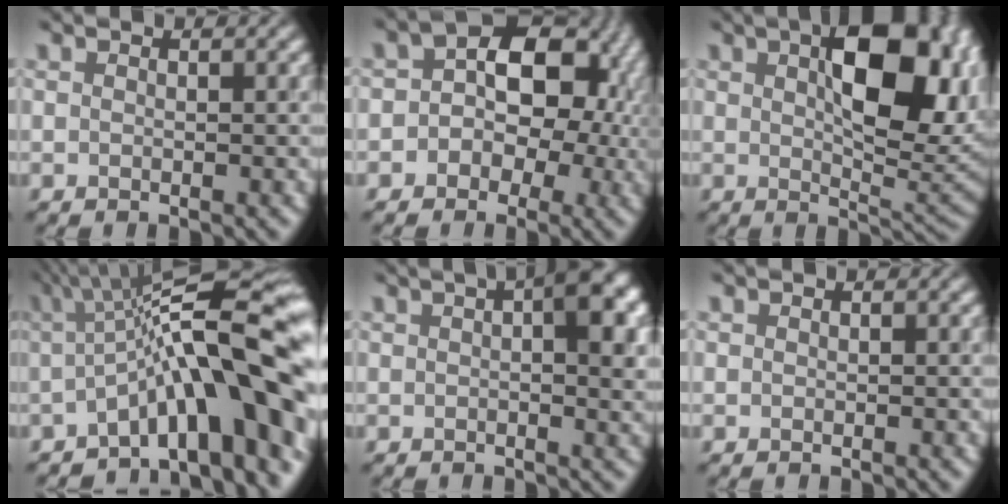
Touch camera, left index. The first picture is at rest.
{"total": 8.3, "force": [0.2, 6.2, 5.4], "torque": [-0.020, 0.015, -0.015]}
{"total": 12.4, "force": [3.3, 5.4, 10.7], "torque": [-0.138, 0.005, 0.049]}
{"total": 13.8, "force": [-1.6, 3.7, 13.2], "torque": [-0.170, 0.023, -0.032]}
{"total": 5.4, "force": [1.7, 1.4, 4.9], "torque": [-0.053, 0.011, 0.019]}
{"total": 0.0}